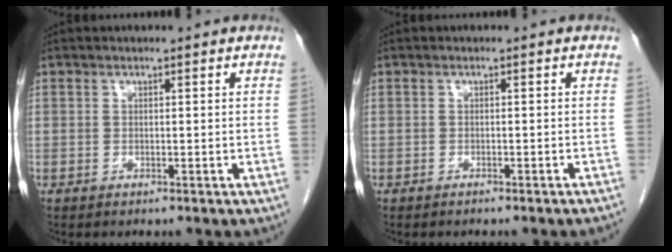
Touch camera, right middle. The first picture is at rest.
{"total": 1.1, "force": [-1.0, -0.1, 0.6], "torque": [-0.010, 0.000, -0.013]}